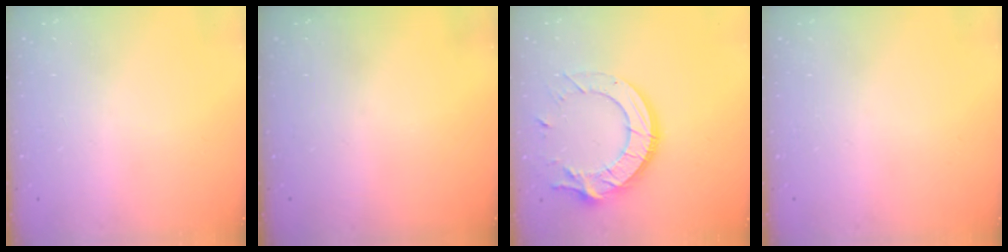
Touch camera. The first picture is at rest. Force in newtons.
{"total": 0.0}
{"total": 16.0, "press": 15.9, "slide": 1.4}
{"total": 0.0}